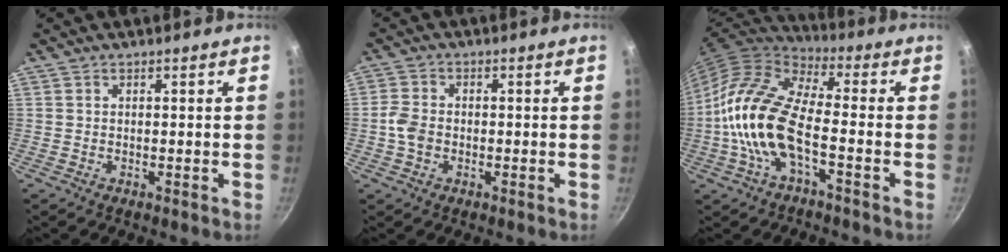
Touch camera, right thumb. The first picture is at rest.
{"total": 4.3, "force": [-0.9, 3.2, 2.7], "torque": [-0.052, 0.010, -0.024]}
{"total": 15.9, "force": [-4.1, 7.2, 13.5], "torque": [-0.260, 0.037, -0.097]}